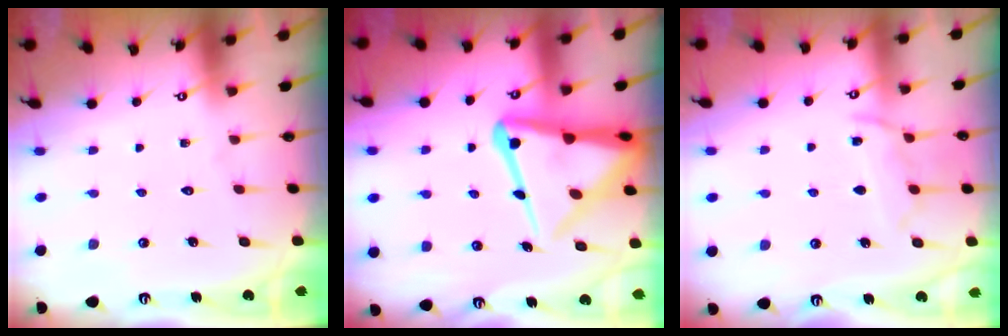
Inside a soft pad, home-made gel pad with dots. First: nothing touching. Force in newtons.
{"total": 16.3, "press": 16.2, "slide": 1.7}
{"total": 9.0, "press": 9.0, "slide": 1.1}